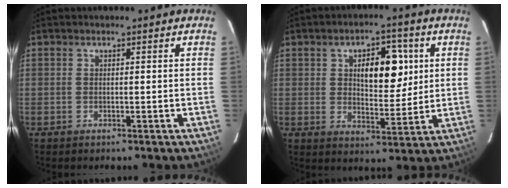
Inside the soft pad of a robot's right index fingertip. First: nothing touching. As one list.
[{"total": 9.3, "force": [2.6, 4.2, 7.9], "torque": [-0.113, 0.012, 0.044]}]